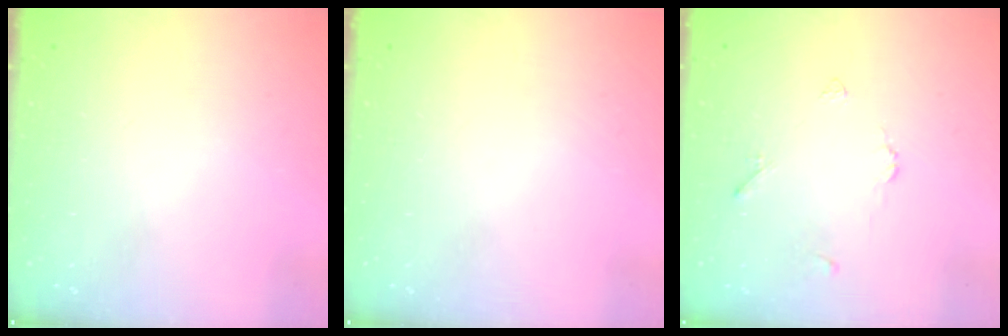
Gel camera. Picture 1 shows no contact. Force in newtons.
{"total": 0.0}
{"total": 2.7, "press": 2.7, "slide": 0.5}